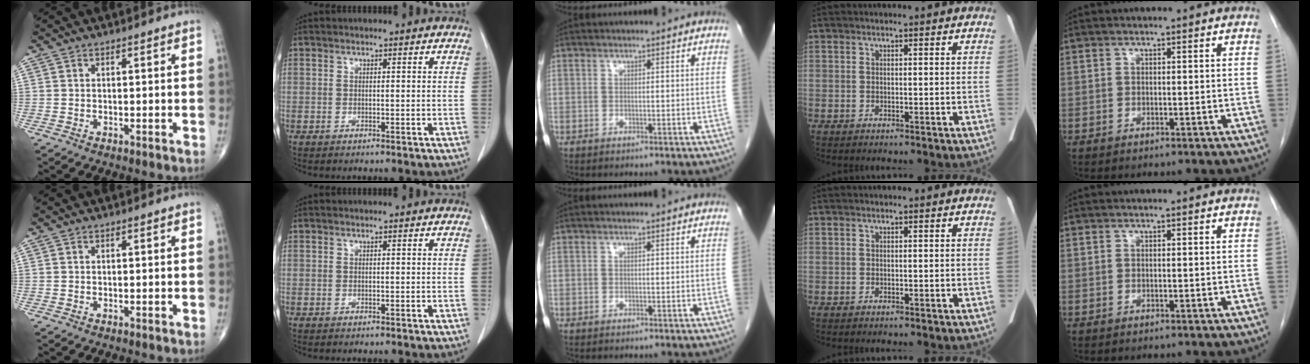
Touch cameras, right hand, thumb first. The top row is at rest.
{}